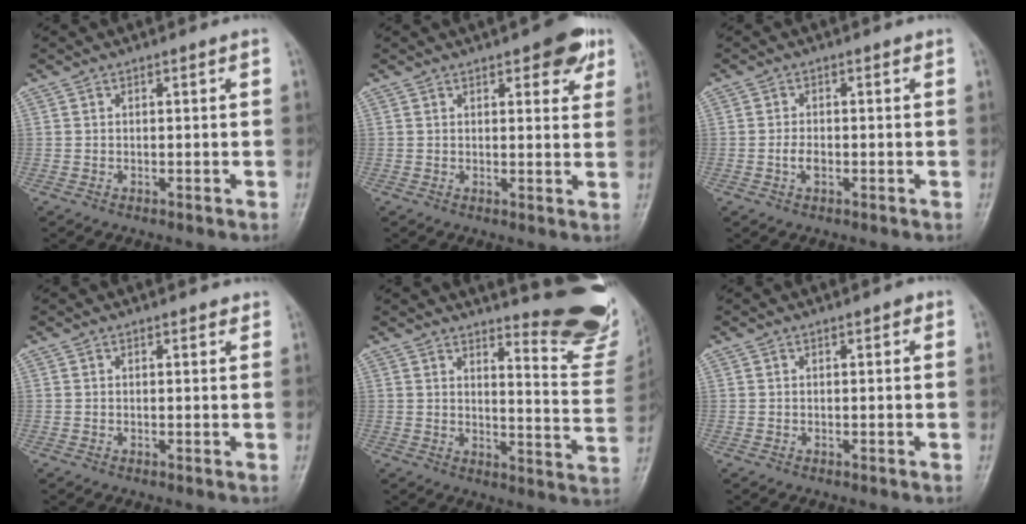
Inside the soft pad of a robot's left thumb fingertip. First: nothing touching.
{"total": 6.6, "force": [3.7, 2.7, 4.8], "torque": [-0.036, -0.013, 0.039]}
{"total": 2.0, "force": [-0.5, 1.2, 1.6], "torque": [-0.028, 0.002, -0.010]}
{"total": 1.2, "force": [1.0, 0.5, 0.5], "torque": [-0.002, -0.003, 0.009]}
{"total": 17.1, "force": [15.5, 2.4, 6.8], "torque": [-0.056, -0.178, 0.173]}
{"total": 0.9, "force": [0.5, 0.4, 0.6], "torque": [-0.007, 0.001, 0.002]}